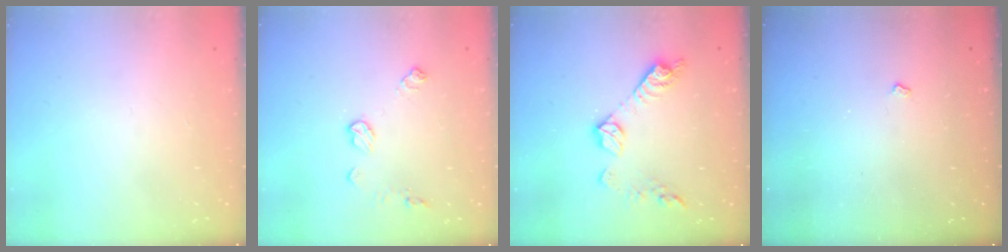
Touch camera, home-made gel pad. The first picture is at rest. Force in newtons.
{"total": 7.9, "press": 7.9, "slide": 0.0}
{"total": 10.6, "press": 10.6, "slide": 0.4}
{"total": 2.6, "press": 2.6, "slide": 0.4}